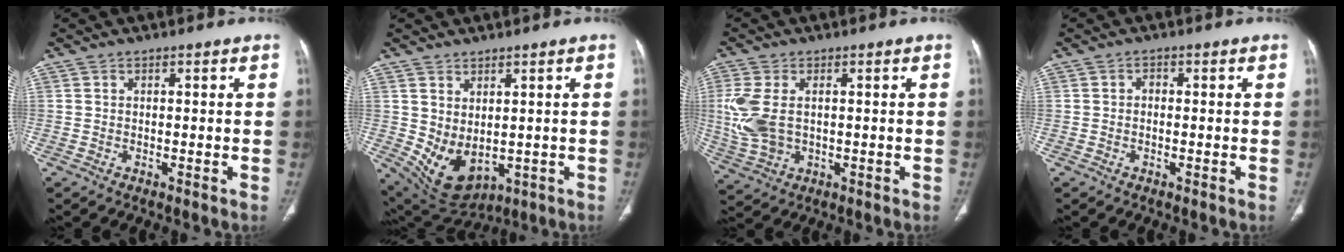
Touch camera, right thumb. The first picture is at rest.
{"total": 9.0, "force": [-0.1, 5.7, 6.9], "torque": [-0.110, -0.011, 0.035]}
{"total": 9.5, "force": [0.7, 6.0, 7.4], "torque": [-0.183, -0.001, 0.025]}
{"total": 1.0, "force": [-0.2, 0.8, 0.6], "torque": [-0.008, 0.003, -0.005]}